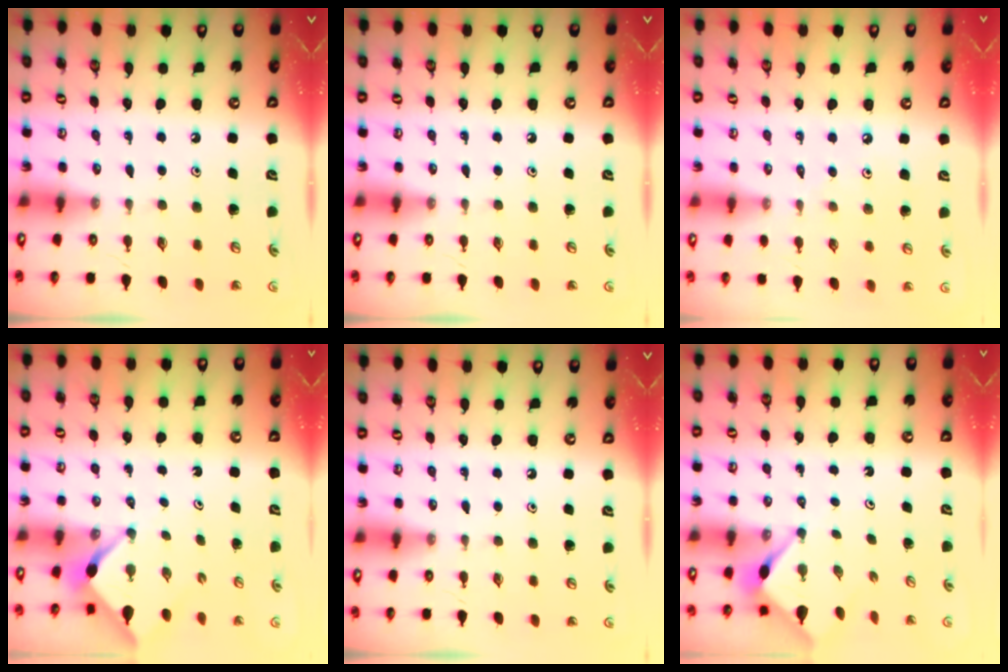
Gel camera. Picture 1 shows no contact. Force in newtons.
{"total": 0.0}
{"total": 3.3, "press": 3.3, "slide": 0.5}
{"total": 2.6, "press": 2.6, "slide": 0.3}
{"total": 0.0}
{"total": 3.0, "press": 3.0, "slide": 0.3}